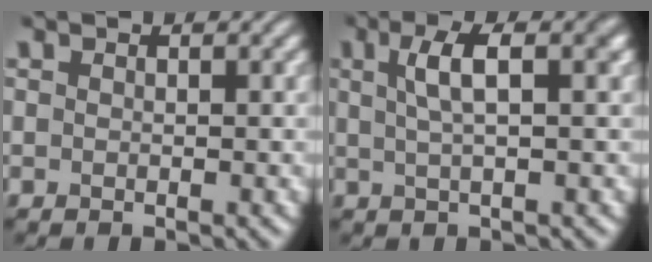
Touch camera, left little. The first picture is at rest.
{"total": 4.4, "force": [1.2, 1.3, 4.0], "torque": [-0.065, 0.011, 0.017]}